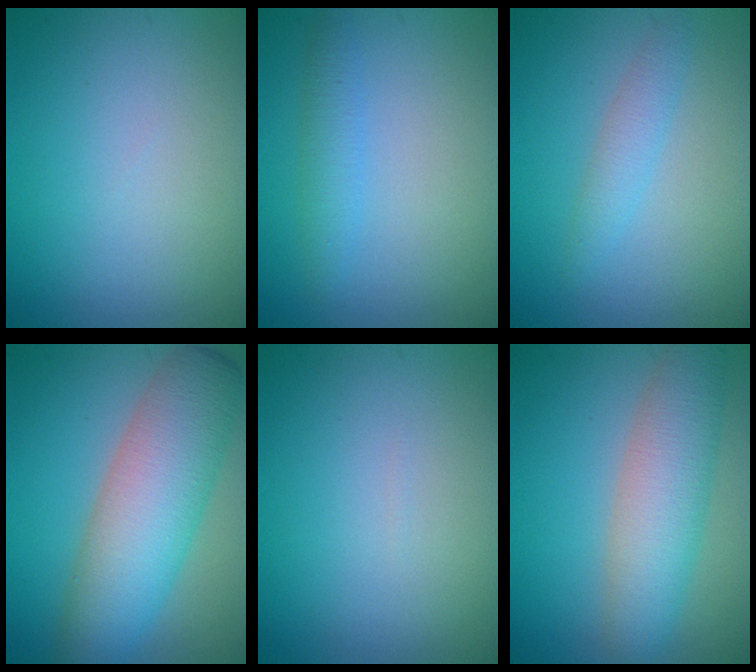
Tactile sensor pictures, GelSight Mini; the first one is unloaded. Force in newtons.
{"total": 1.8, "press": 1.8, "slide": 0.1}
{"total": 1.8, "press": 1.8, "slide": 0.1}
{"total": 8.3, "press": 8.3, "slide": 0.2}
{"total": 0.0}
{"total": 5.7, "press": 5.6, "slide": 0.3}